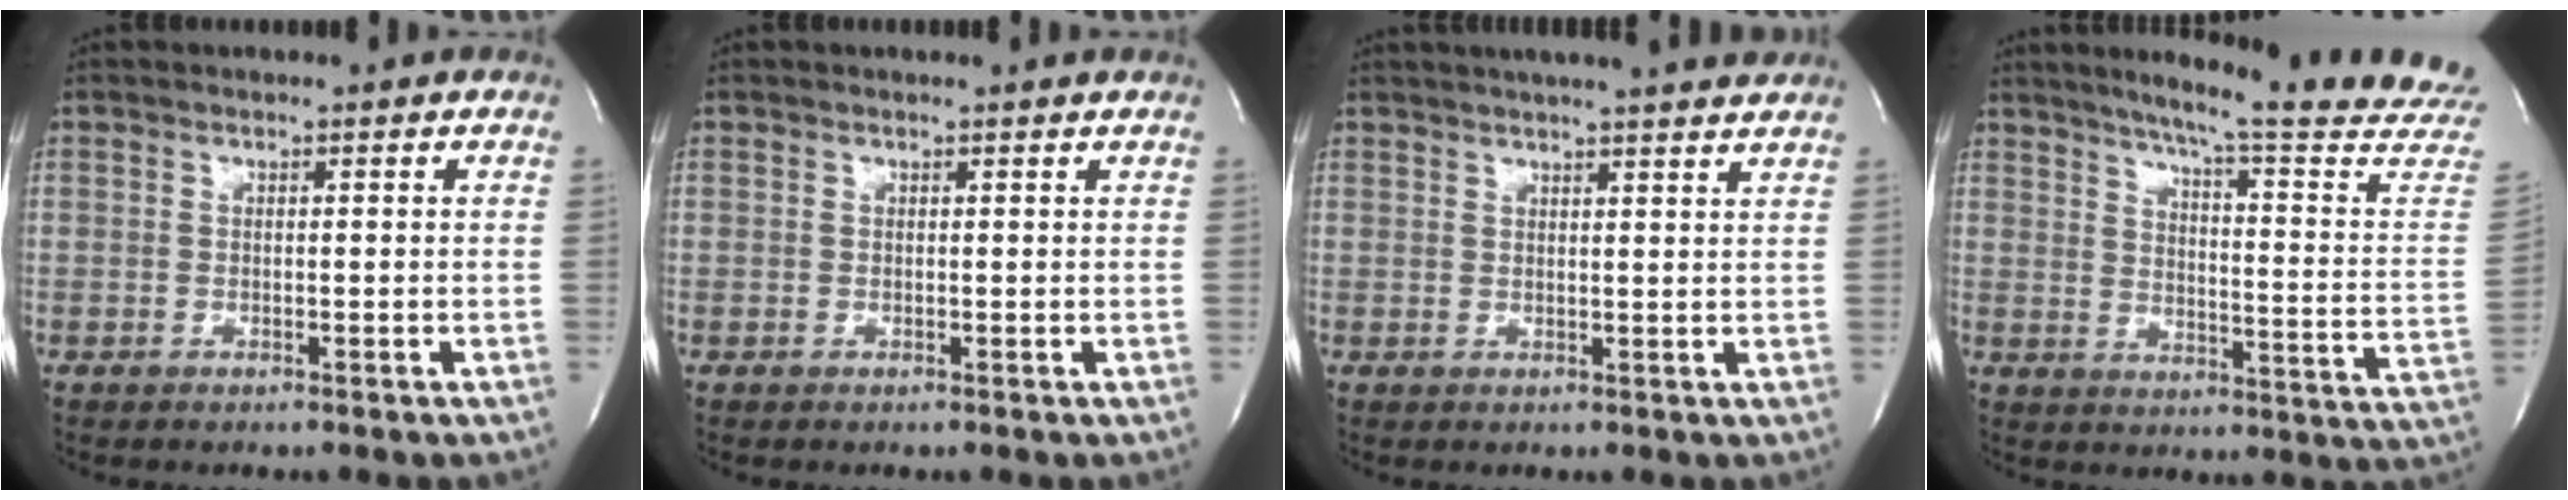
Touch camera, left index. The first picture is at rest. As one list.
[{"total": 0.7, "force": [0.7, -0.1, 0.0], "torque": [-0.009, -0.008, 0.004]}, {"total": 11.9, "force": [10.6, 0.6, 5.4], "torque": [-0.086, 0.014, 0.129]}, {"total": 23.5, "force": [20.5, -1.2, 11.5], "torque": [-0.165, -0.092, 0.249]}]